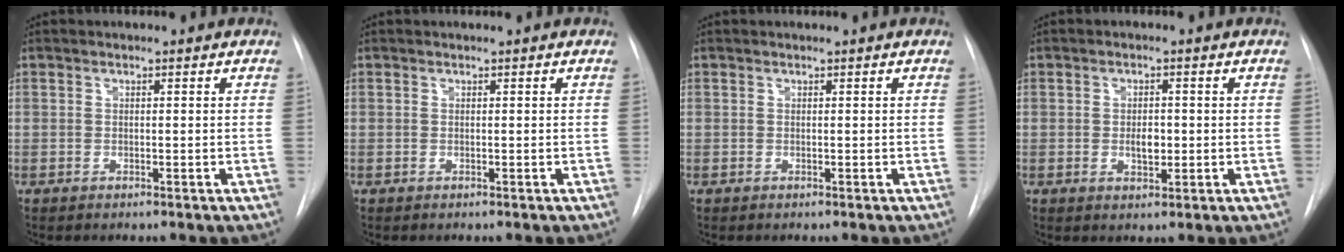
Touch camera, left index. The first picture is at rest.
{"total": 0.0}
{"total": 0.0}
{"total": 2.9, "force": [-0.3, 1.6, 2.4], "torque": [-0.039, 0.000, -0.001]}